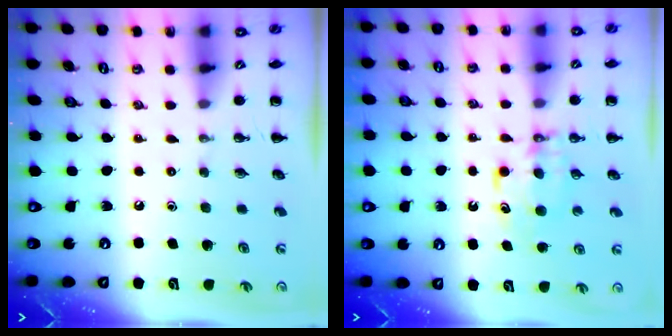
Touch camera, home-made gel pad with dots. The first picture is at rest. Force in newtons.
{"total": 6.1, "press": 6.0, "slide": 1.0}